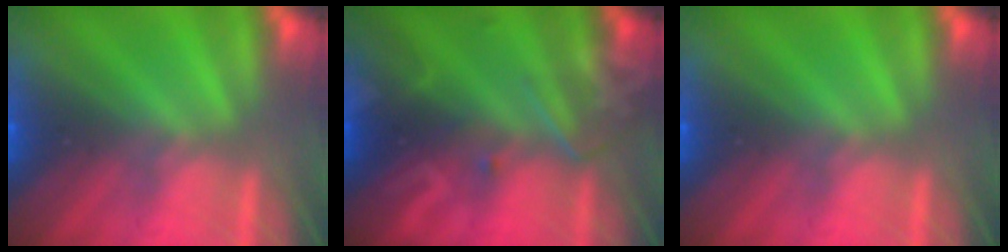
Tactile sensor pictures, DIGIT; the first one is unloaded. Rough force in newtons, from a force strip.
{"total": 2.7}
{"total": 0.0}